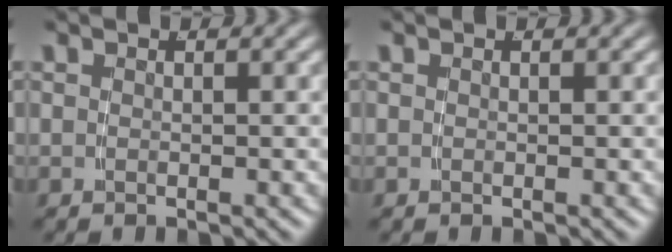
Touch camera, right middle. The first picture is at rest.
{"total": 0.0}